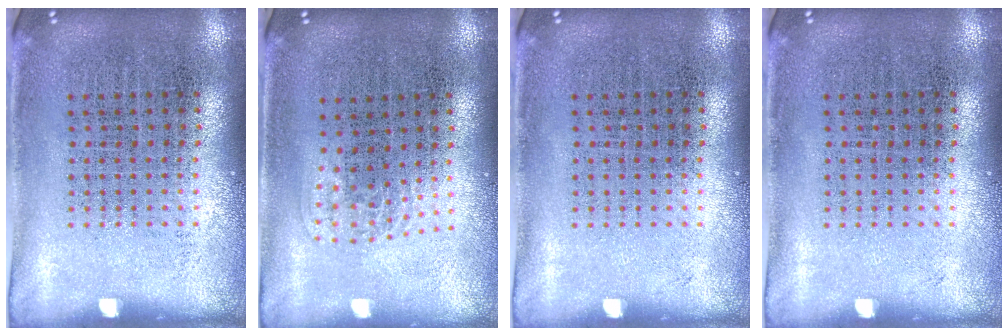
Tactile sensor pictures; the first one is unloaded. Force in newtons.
{"total": 1.0, "press": 0.7, "slide": 0.8}
{"total": 0.0}
{"total": 0.0}